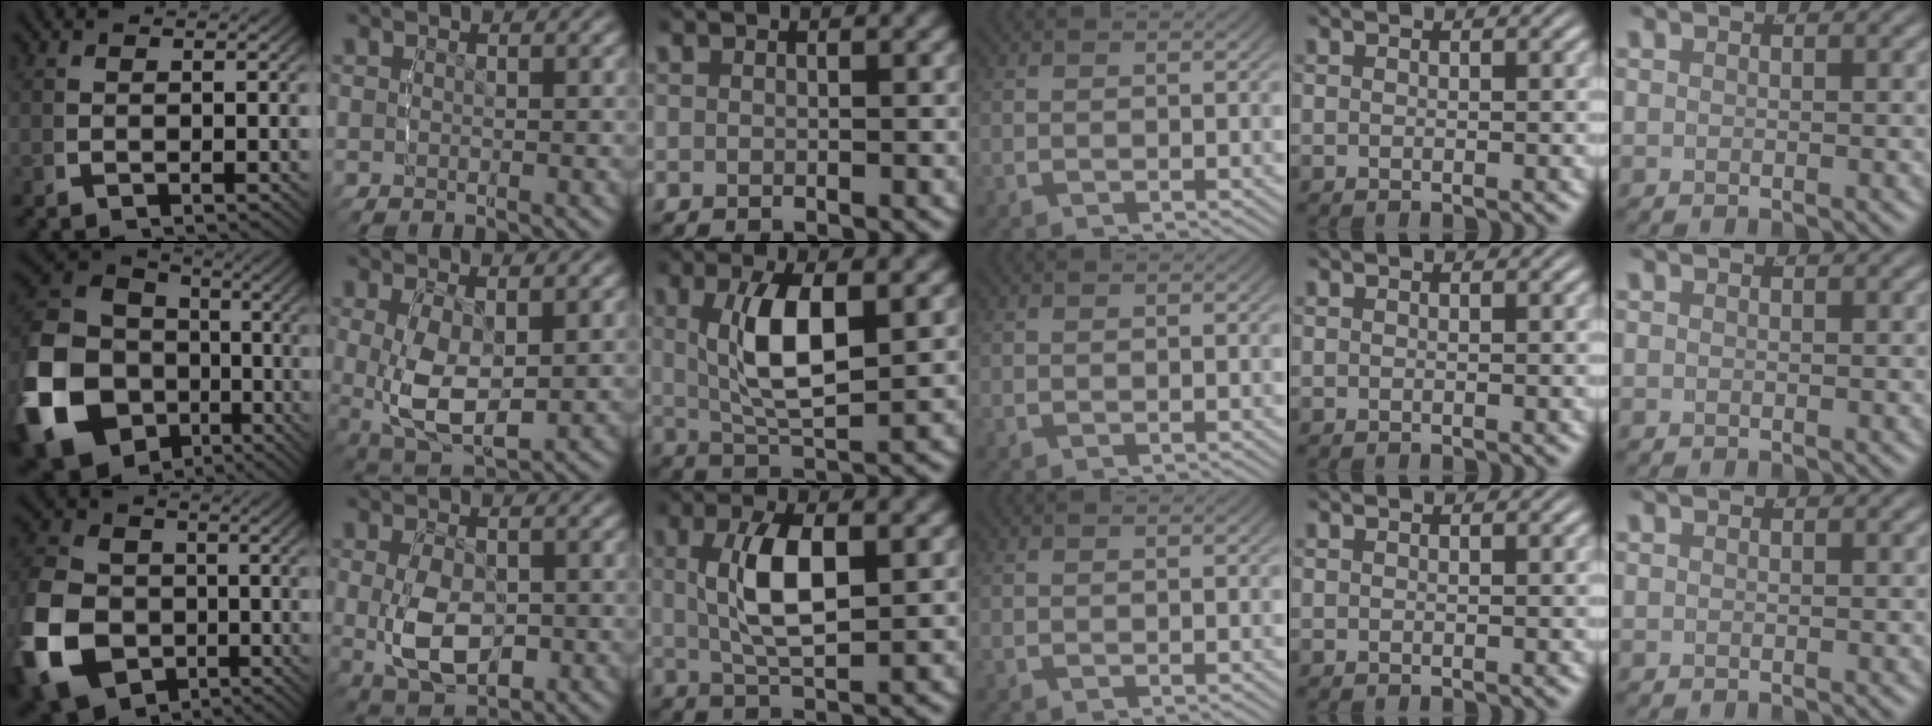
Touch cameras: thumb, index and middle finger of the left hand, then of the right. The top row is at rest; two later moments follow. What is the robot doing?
{"motion": "lift_and_place", "object": "bottle cap"}